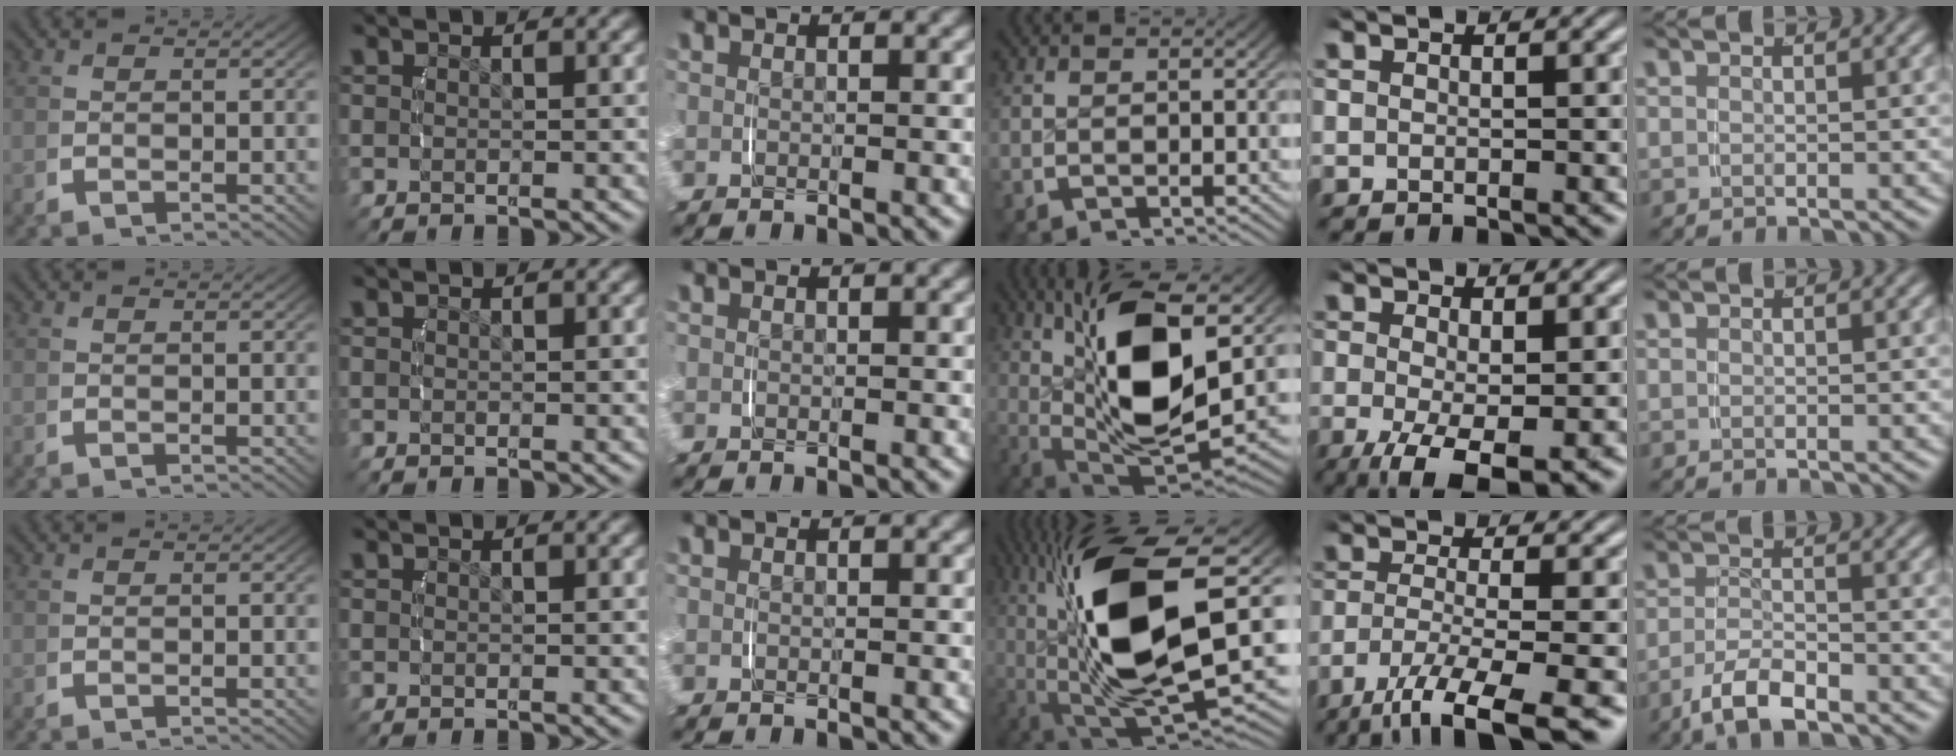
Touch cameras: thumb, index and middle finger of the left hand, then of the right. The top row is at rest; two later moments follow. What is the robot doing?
{"motion": "lift_and_place", "object": "camera"}